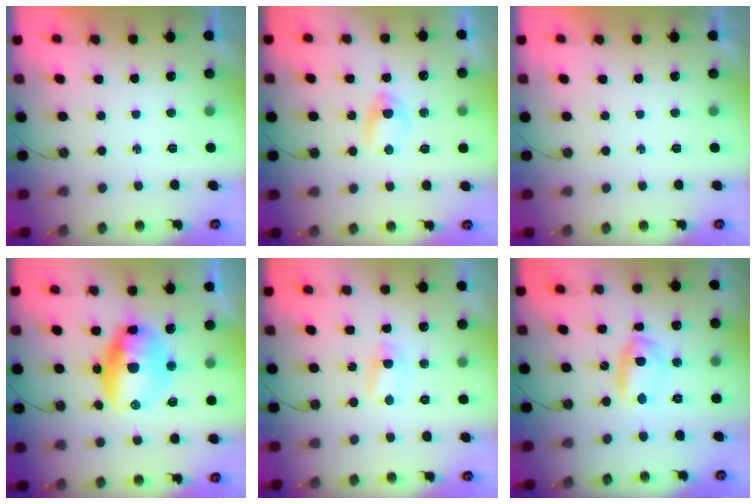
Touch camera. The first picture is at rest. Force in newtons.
{"total": 3.6, "press": 3.6, "slide": 0.6}
{"total": 0.0}
{"total": 13.4, "press": 13.1, "slide": 2.7}
{"total": 5.3, "press": 5.3, "slide": 0.6}
{"total": 6.5, "press": 6.5, "slide": 0.9}